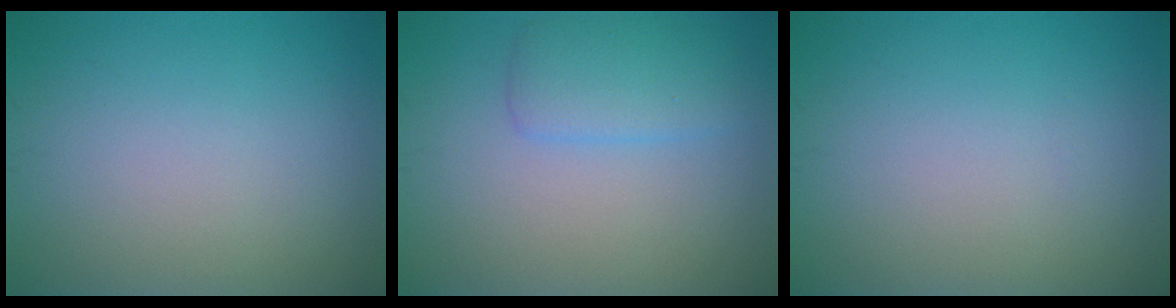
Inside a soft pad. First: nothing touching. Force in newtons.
{"total": 2.8, "press": 2.8, "slide": 0.2}
{"total": 0.0}